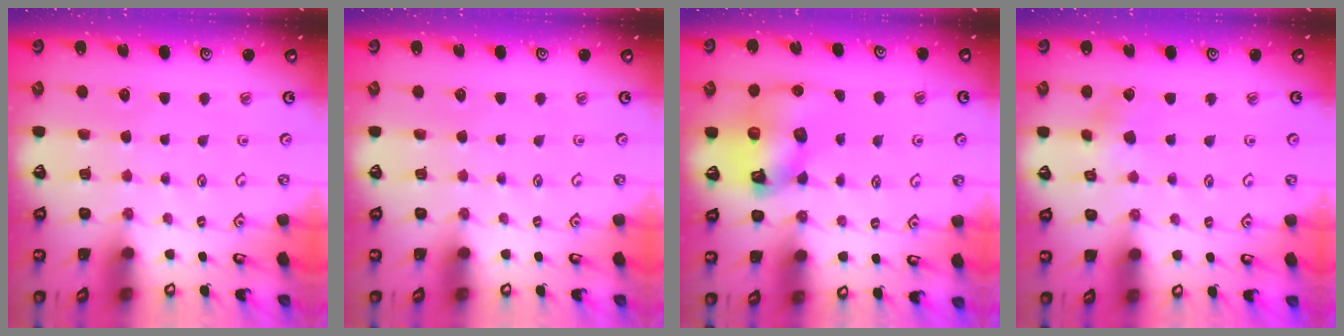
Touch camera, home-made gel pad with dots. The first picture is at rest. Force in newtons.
{"total": 0.0}
{"total": 10.9, "press": 10.8, "slide": 1.5}
{"total": 3.4, "press": 3.4, "slide": 0.4}